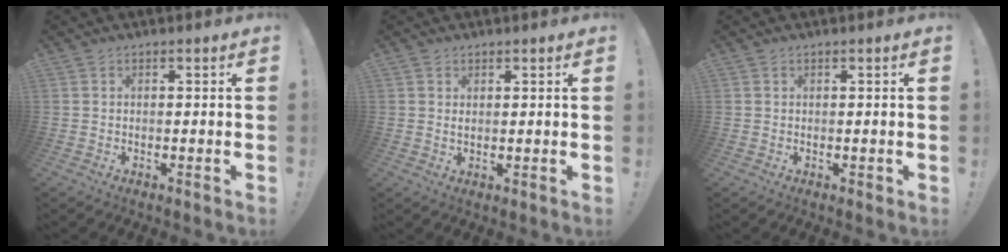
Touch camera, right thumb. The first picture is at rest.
{"total": 0.9, "force": [0.6, 0.6, 0.4], "torque": [-0.002, -0.003, 0.010]}
{"total": 1.0, "force": [-0.1, 0.9, 0.2], "torque": [0.005, -0.001, -0.003]}